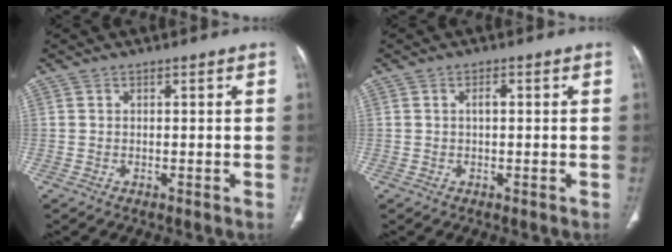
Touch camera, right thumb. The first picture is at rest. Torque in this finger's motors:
{"motor_torque": [0.42, 0.47, 0.48, 0.15, 0.03]}